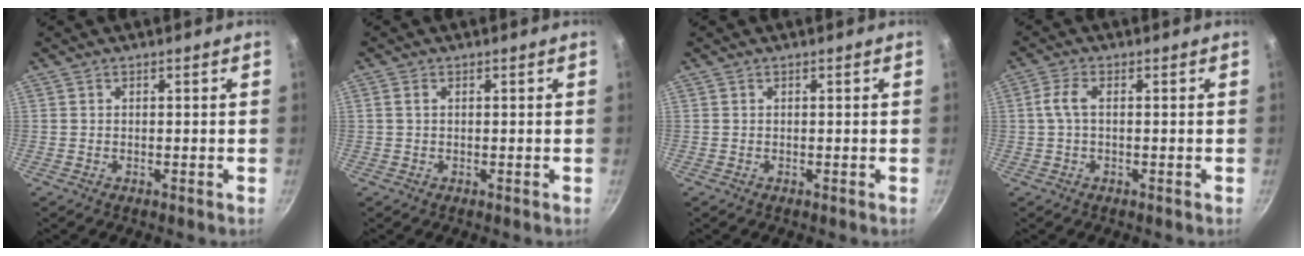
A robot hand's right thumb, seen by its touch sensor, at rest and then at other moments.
{"total": 1.1, "force": [0.3, 0.7, 0.8], "torque": [-0.016, 0.003, 0.003]}
{"total": 0.0}
{"total": 3.3, "force": [0.0, 1.3, 3.1], "torque": [-0.078, 0.011, -0.003]}